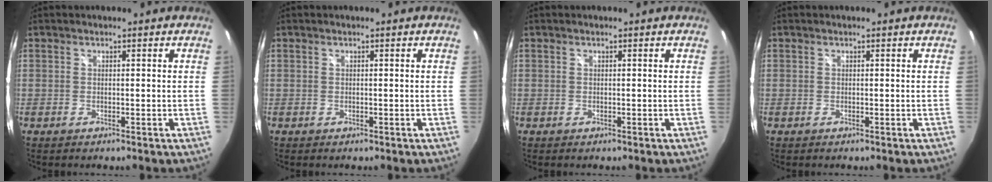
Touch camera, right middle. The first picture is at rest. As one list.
[{"total": 0.0}, {"total": 0.0}, {"total": 0.0}]